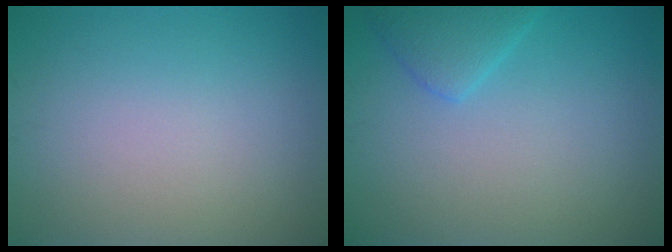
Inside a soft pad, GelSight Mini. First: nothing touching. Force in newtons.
{"total": 2.9, "press": 2.9, "slide": 0.3}